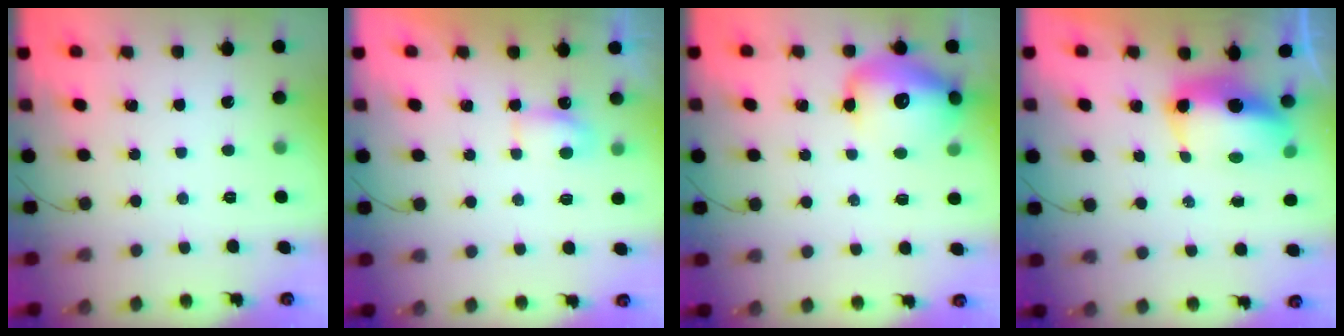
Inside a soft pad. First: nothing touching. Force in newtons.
{"total": 4.1, "press": 4.0, "slide": 1.1}
{"total": 14.3, "press": 13.9, "slide": 3.1}
{"total": 9.0, "press": 8.9, "slide": 1.6}